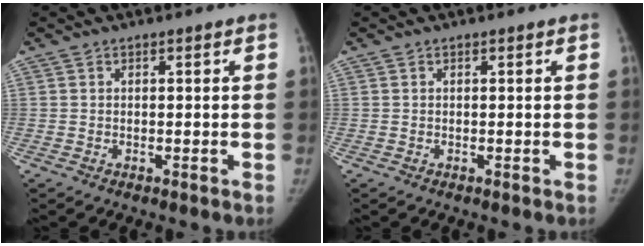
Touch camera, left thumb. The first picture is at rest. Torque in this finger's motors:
{"motor_torque": [0.08, 0.05, 0.00, -0.10, 0.01]}